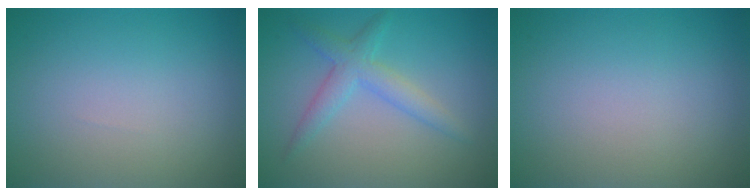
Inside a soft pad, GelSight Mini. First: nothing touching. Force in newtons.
{"total": 2.8, "press": 2.8, "slide": 0.1}
{"total": 0.0}